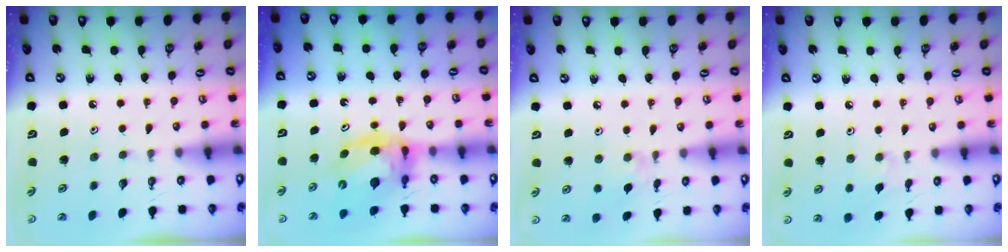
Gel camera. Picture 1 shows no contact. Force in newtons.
{"total": 7.9, "press": 7.8, "slide": 1.1}
{"total": 2.6, "press": 2.6, "slide": 0.5}
{"total": 2.9, "press": 2.9, "slide": 0.6}